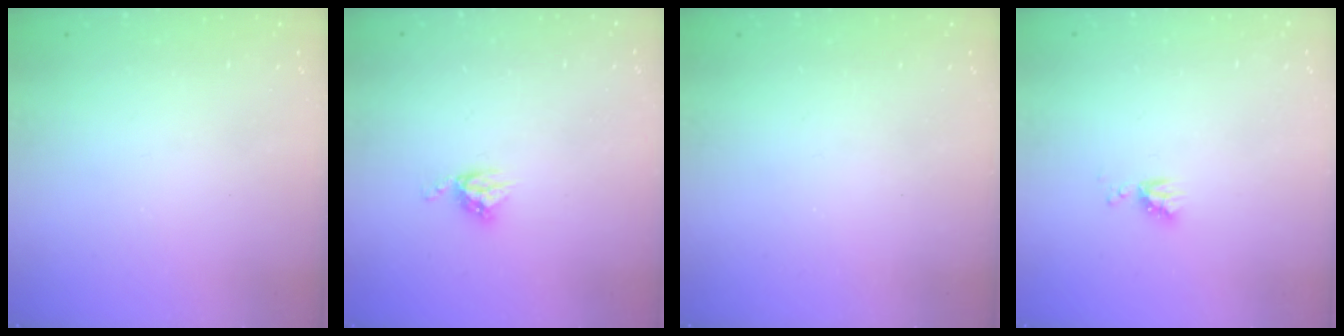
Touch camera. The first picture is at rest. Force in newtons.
{"total": 4.9, "press": 4.8, "slide": 0.2}
{"total": 0.0}
{"total": 4.9, "press": 4.8, "slide": 0.8}